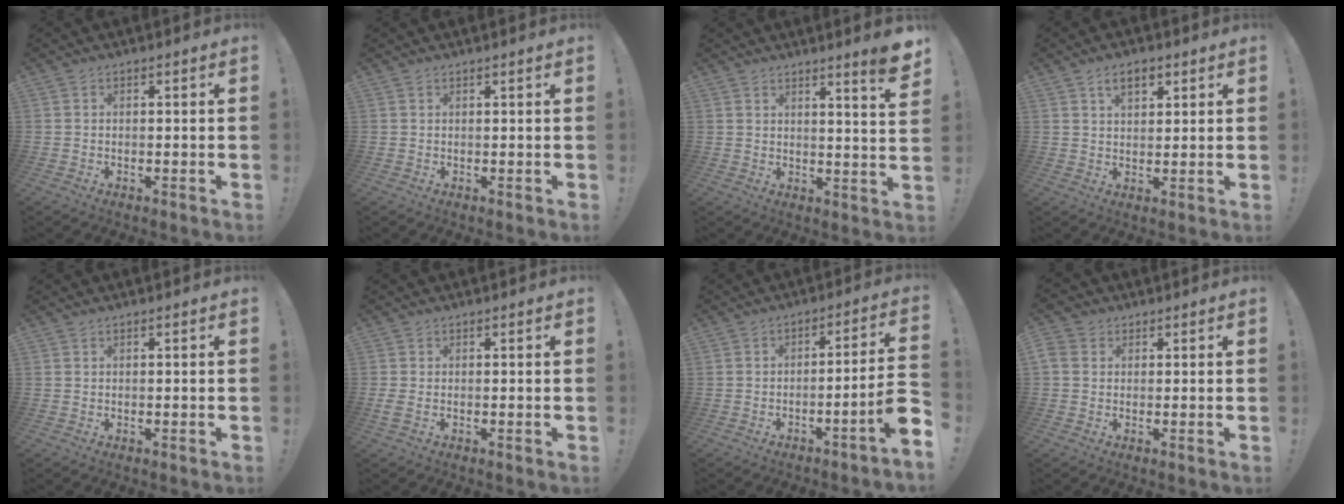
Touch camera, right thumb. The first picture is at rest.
{"total": 0.9, "force": [0.6, -0.4, 0.5], "torque": [-0.003, -0.003, 0.010]}
{"total": 6.0, "force": [4.0, -0.6, 4.3], "torque": [-0.056, -0.035, 0.061]}
{"total": 5.1, "force": [2.7, 2.9, 3.2], "torque": [-0.047, -0.003, 0.047]}
{"total": 0.0}
{"total": 1.8, "force": [0.0, 0.4, 1.8], "torque": [-0.031, -0.004, 0.002]}
{"total": 8.8, "force": [-4.1, -0.3, 7.8], "torque": [-0.121, 0.007, -0.069]}
{"total": 4.0, "force": [1.0, 3.3, 2.0], "torque": [-0.046, 0.004, 0.020]}